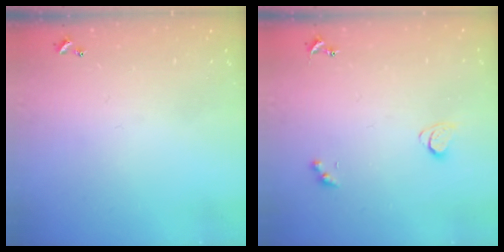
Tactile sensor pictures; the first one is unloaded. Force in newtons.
{"total": 2.1, "press": 2.1, "slide": 0.4}